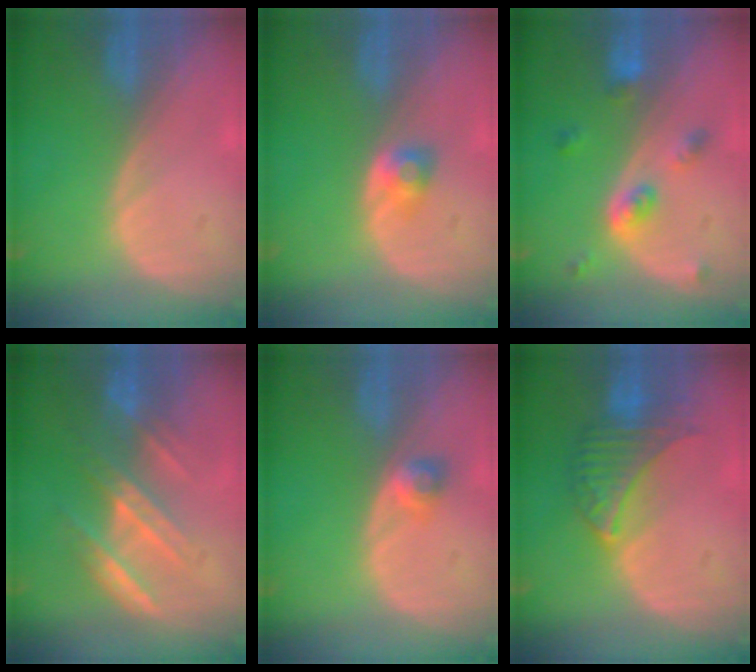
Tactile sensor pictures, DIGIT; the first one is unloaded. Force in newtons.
{"total": 2.7, "press": 2.4, "slide": 1.2}
{"total": 5.3, "press": 4.7, "slide": 2.5}
{"total": 7.2, "press": 6.7, "slide": 2.6}
{"total": 2.6, "press": 2.2, "slide": 1.4}
{"total": 6.5, "press": 6.5, "slide": 0.6}